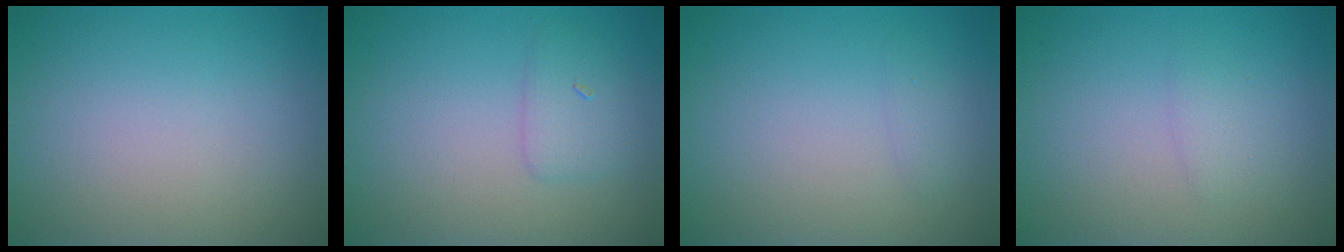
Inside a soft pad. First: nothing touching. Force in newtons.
{"total": 1.8, "press": 1.8, "slide": 0.1}
{"total": 0.7, "press": 0.7, "slide": 0.0}
{"total": 1.0, "press": 1.0, "slide": 0.1}